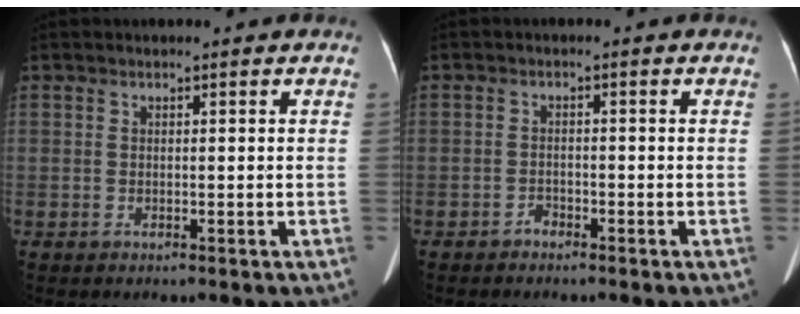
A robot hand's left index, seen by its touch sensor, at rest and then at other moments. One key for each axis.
{"total": 1.2, "fx": -1.1, "fy": 0.6, "fz": 0.2, "tx": -0.001, "ty": 0.003, "tz": -0.020}